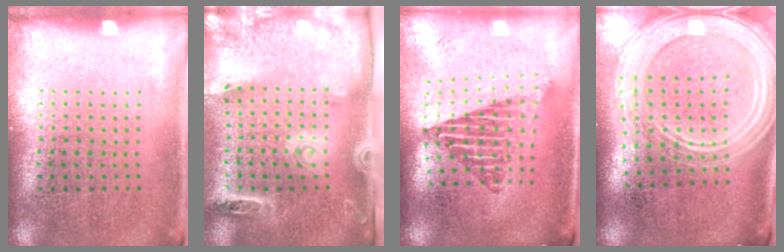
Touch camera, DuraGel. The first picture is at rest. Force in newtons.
{"total": 2.6, "press": 1.9, "slide": 1.8}
{"total": 2.0, "press": 1.6, "slide": 1.3}
{"total": 2.7, "press": 2.3, "slide": 1.5}